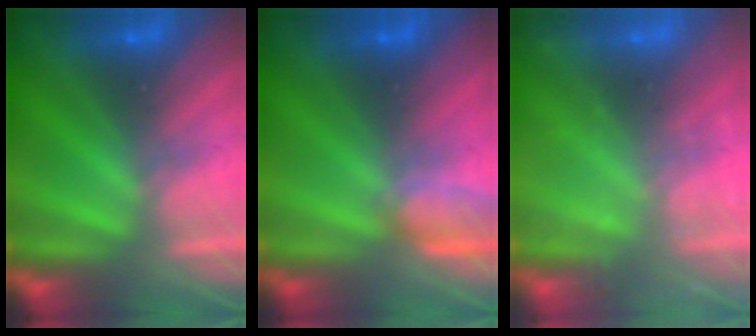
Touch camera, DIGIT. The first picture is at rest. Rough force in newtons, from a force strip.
{"total": 3.9}
{"total": 2.3}